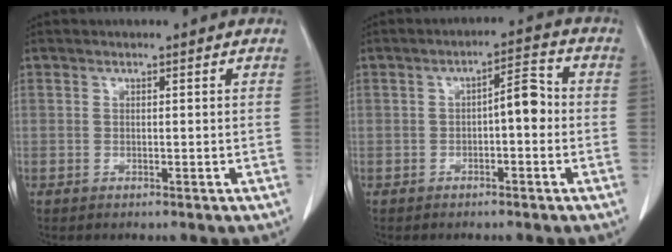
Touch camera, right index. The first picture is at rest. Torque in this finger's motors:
{"motor_torque": [0.51, 0.01, 0.10, 0.05]}